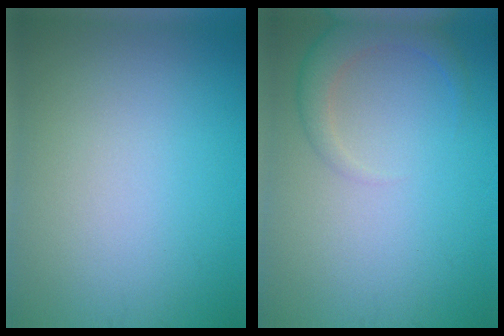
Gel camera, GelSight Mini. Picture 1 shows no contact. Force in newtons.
{"total": 2.8, "press": 2.8, "slide": 0.3}